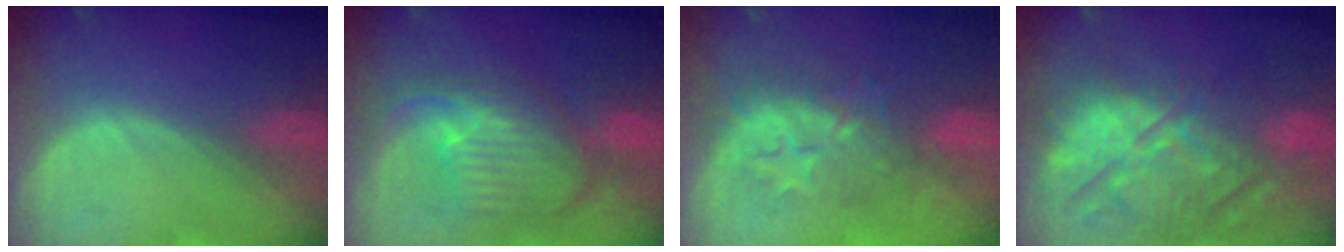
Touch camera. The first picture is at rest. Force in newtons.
{"total": 10.8, "press": 9.6, "slide": 5.1}
{"total": 8.4, "press": 8.1, "slide": 2.2}
{"total": 14.0, "press": 12.5, "slide": 6.4}